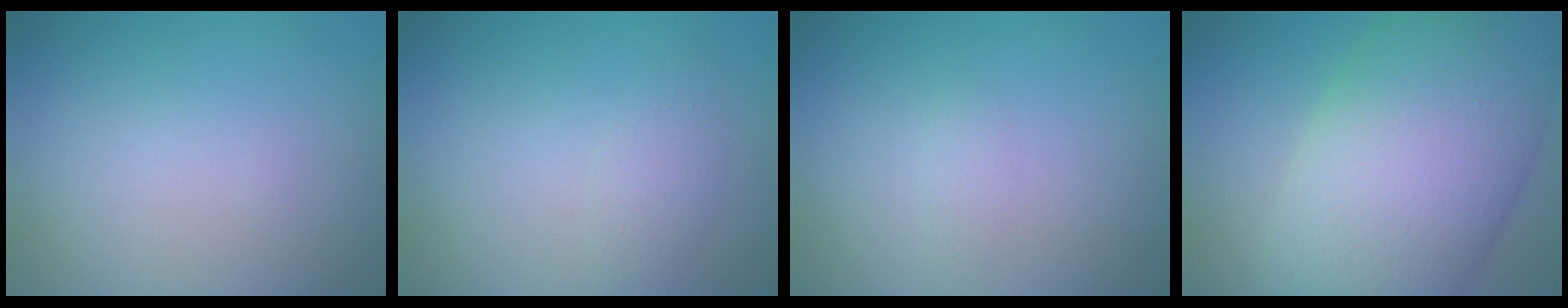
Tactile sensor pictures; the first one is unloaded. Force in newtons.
{"total": 1.6, "press": 1.6, "slide": 0.1}
{"total": 0.7, "press": 0.7, "slide": 0.0}
{"total": 14.2, "press": 14.2, "slide": 0.9}